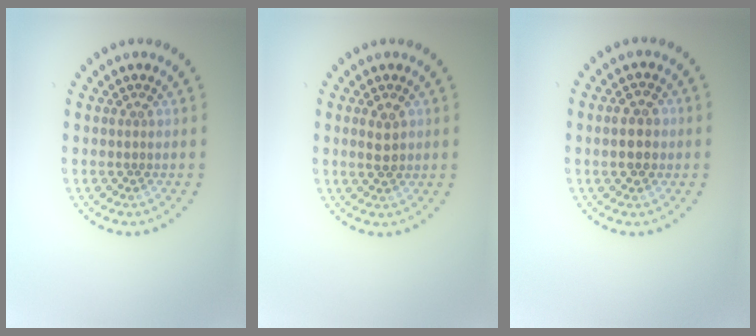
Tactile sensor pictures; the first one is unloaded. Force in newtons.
{"total": 1.9, "press": 1.9, "slide": 0.2}
{"total": 2.8, "press": 2.8, "slide": 0.1}